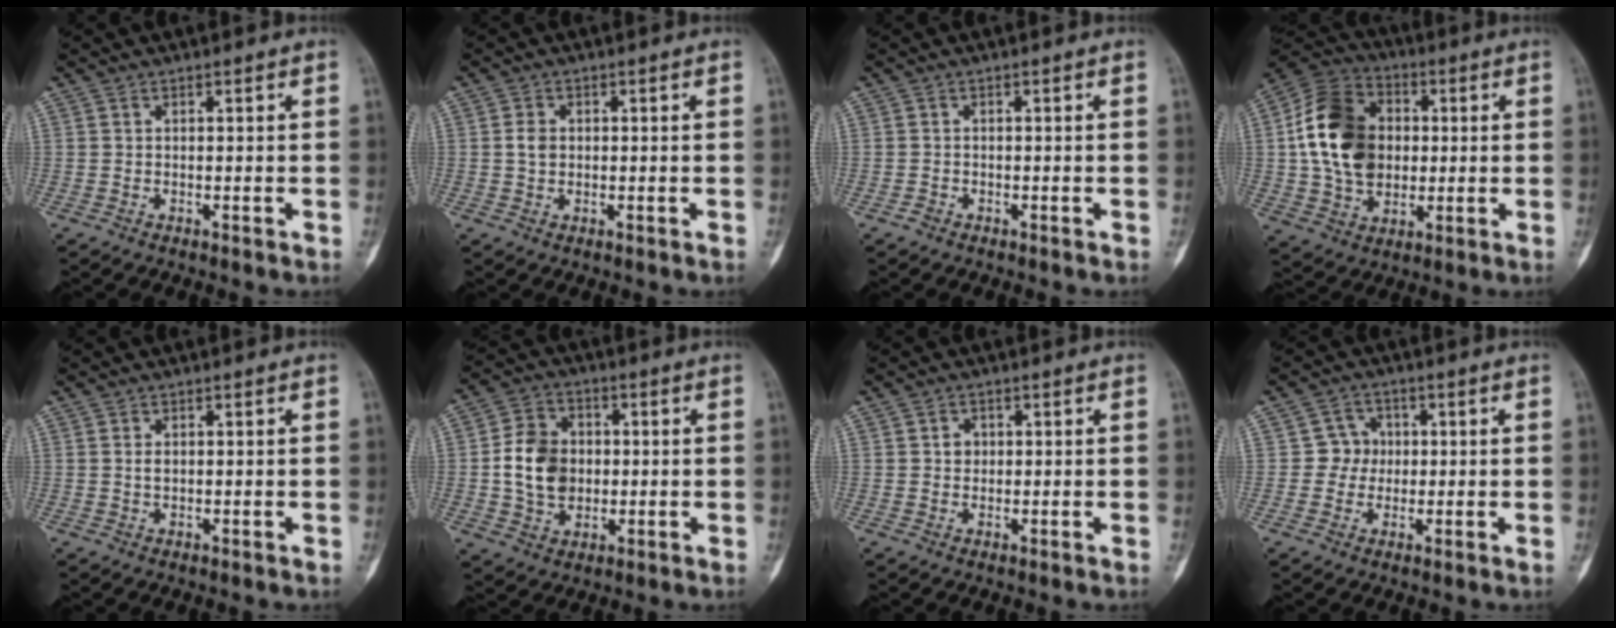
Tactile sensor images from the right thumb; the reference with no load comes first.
{"total": 2.2, "force": [0.2, 1.8, 1.2], "torque": [-0.016, 0.004, 0.004]}
{"total": 0.7, "force": [-0.5, 0.5, 0.1], "torque": [-0.001, 0.001, -0.015]}
{"total": 17.5, "force": [1.5, 13.2, 11.5], "torque": [-0.186, 0.014, 0.024]}
{"total": 0.9, "force": [0.1, 0.6, 0.7], "torque": [-0.009, 0.000, 0.003]}
{"total": 10.5, "force": [-0.1, 8.4, 6.3], "torque": [-0.090, 0.009, -0.003]}
{"total": 1.9, "force": [0.3, 1.7, 0.8], "torque": [-0.002, 0.002, 0.003]}
{"total": 4.4, "force": [0.1, 4.3, 0.9], "torque": [0.021, 0.012, -0.006]}